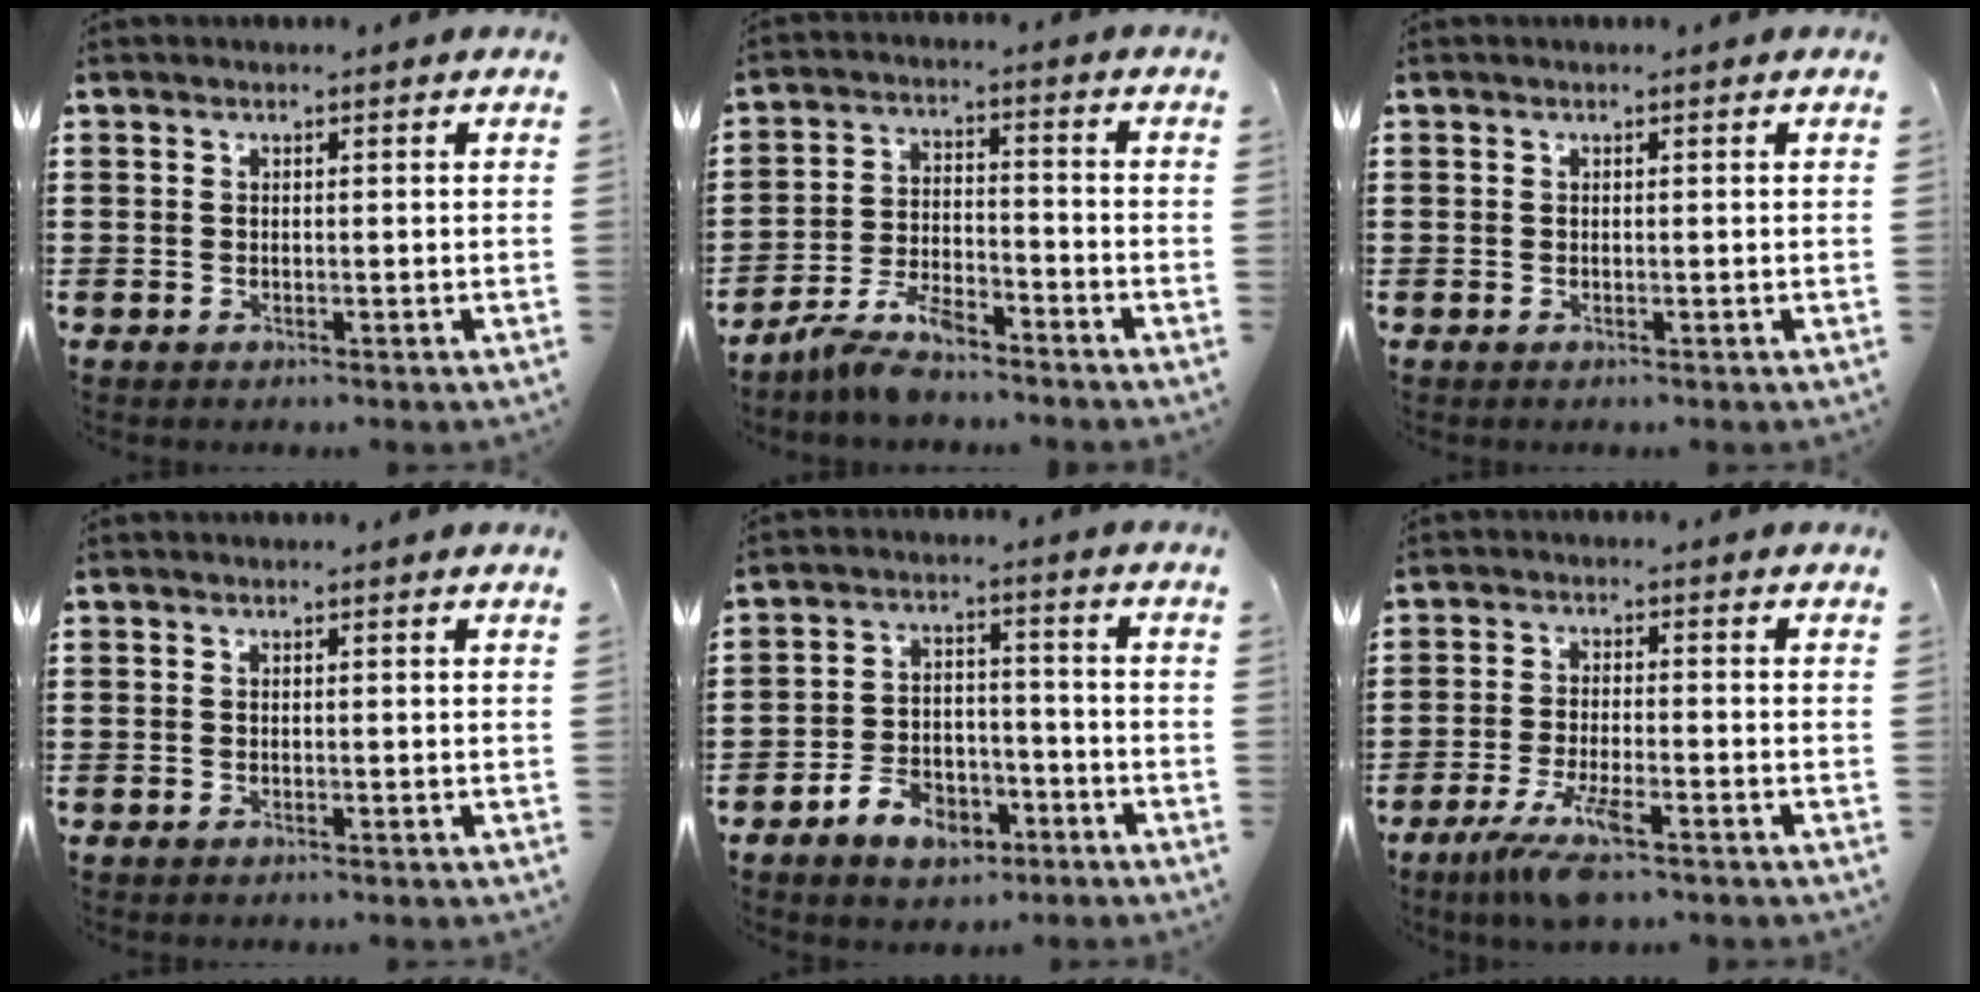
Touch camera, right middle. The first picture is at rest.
{"total": 5.9, "force": [-5.3, 1.1, 2.5], "torque": [-0.062, -0.001, -0.105]}
{"total": 0.0}
{"total": 0.0}
{"total": 6.5, "force": [-4.4, 4.0, 2.6], "torque": [-0.050, 0.023, -0.082]}
{"total": 6.5, "force": [-4.1, 0.8, 5.1], "torque": [-0.114, -0.019, -0.077]}